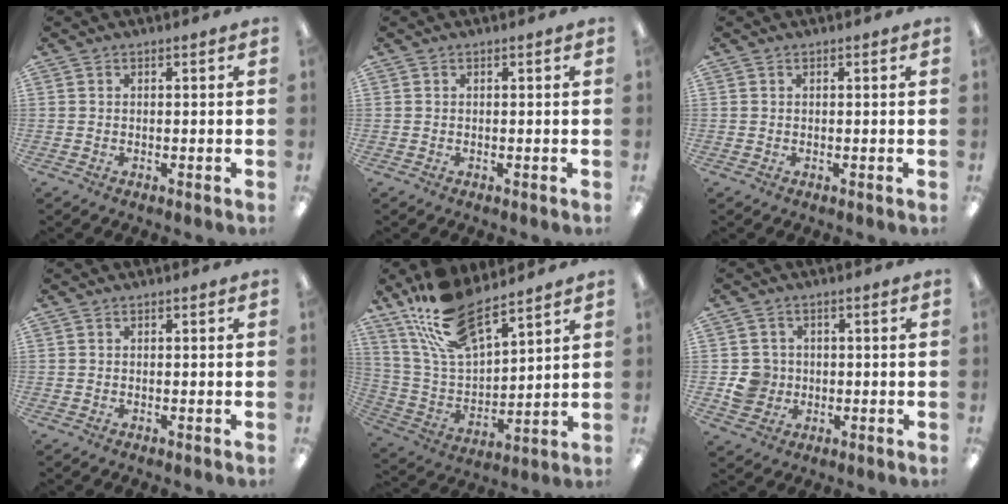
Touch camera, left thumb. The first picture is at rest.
{"total": 0.0}
{"total": 0.0}
{"total": 0.0}
{"total": 17.7, "force": [13.3, 7.0, 9.3], "torque": [-0.203, -0.062, 0.245]}
{"total": 5.5, "force": [-0.5, 5.3, 1.3], "torque": [-0.028, 0.012, -0.007]}